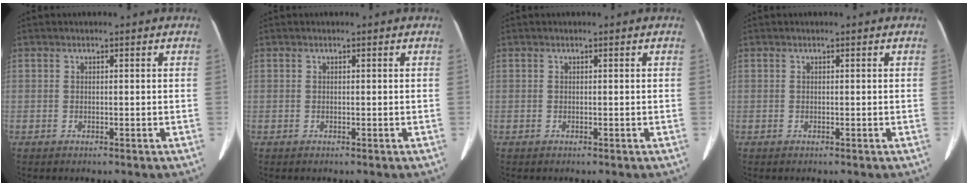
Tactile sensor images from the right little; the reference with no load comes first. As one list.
[{"total": 0.0}, {"total": 0.0}, {"total": 0.0}]